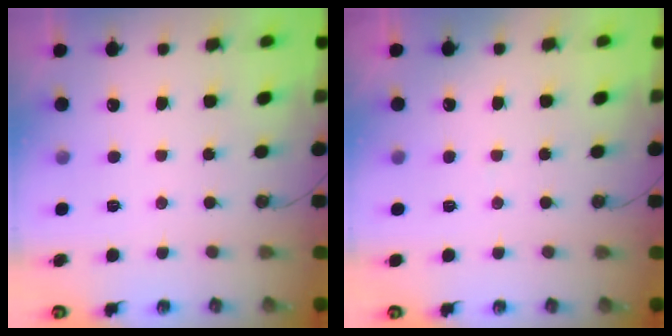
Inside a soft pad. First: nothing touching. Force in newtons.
{"total": 3.5, "press": 3.5, "slide": 0.4}